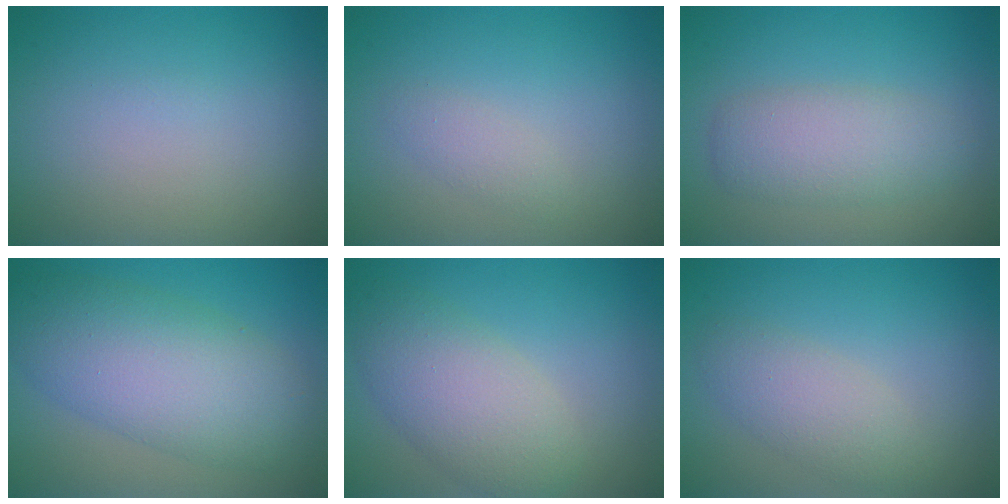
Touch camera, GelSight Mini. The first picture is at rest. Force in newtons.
{"total": 1.2, "press": 1.2, "slide": 0.1}
{"total": 3.8, "press": 3.8, "slide": 0.1}
{"total": 8.5, "press": 8.5, "slide": 0.1}
{"total": 5.4, "press": 5.4, "slide": 0.2}
{"total": 2.9, "press": 2.9, "slide": 0.0}